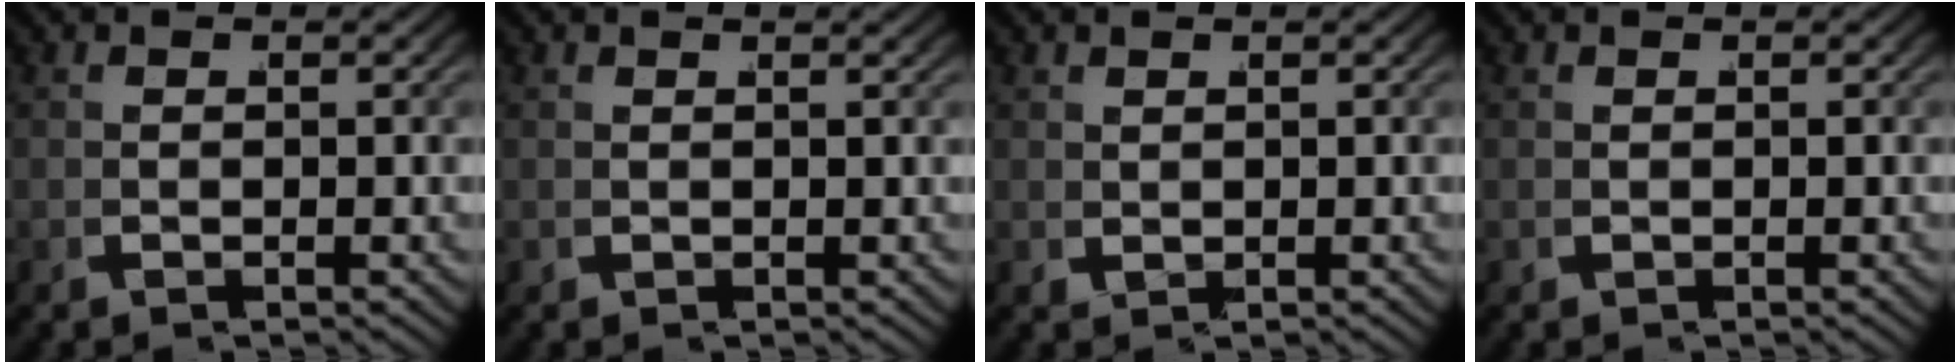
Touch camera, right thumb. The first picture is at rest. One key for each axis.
{"total": 1.0, "fx": 0.3, "fy": -0.9, "fz": -0.4, "tx": 0.011, "ty": 0.004, "tz": 0.008}
{"total": 1.1, "fx": 0.9, "fy": -0.6, "fz": -0.3, "tx": 0.016, "ty": 0.005, "tz": 0.019}
{"total": 0.5, "fx": 0.1, "fy": -0.5, "fz": -0.2, "tx": 0.008, "ty": 0.000, "tz": 0.005}